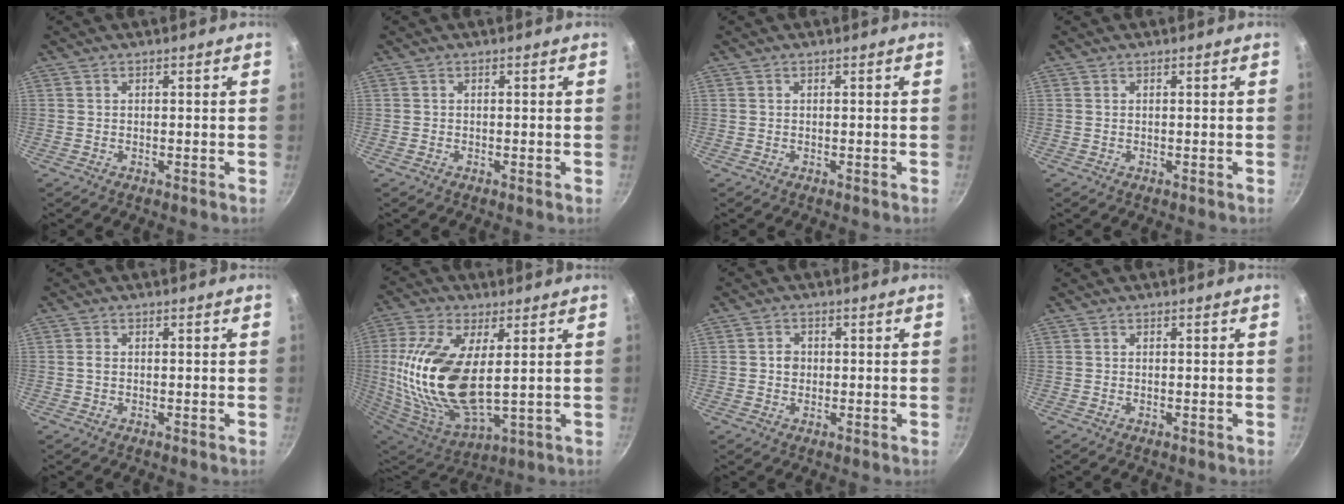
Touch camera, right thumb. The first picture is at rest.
{"total": 0.0}
{"total": 0.0}
{"total": 0.0}
{"total": 0.9, "force": [-0.1, 0.6, 0.6], "torque": [-0.013, 0.003, -0.002]}
{"total": 21.1, "force": [2.7, 9.9, 18.5], "torque": [-0.388, -0.019, 0.058]}
{"total": 2.4, "force": [0.0, 2.1, 1.1], "torque": [-0.007, 0.007, -0.003]}
{"total": 0.0}